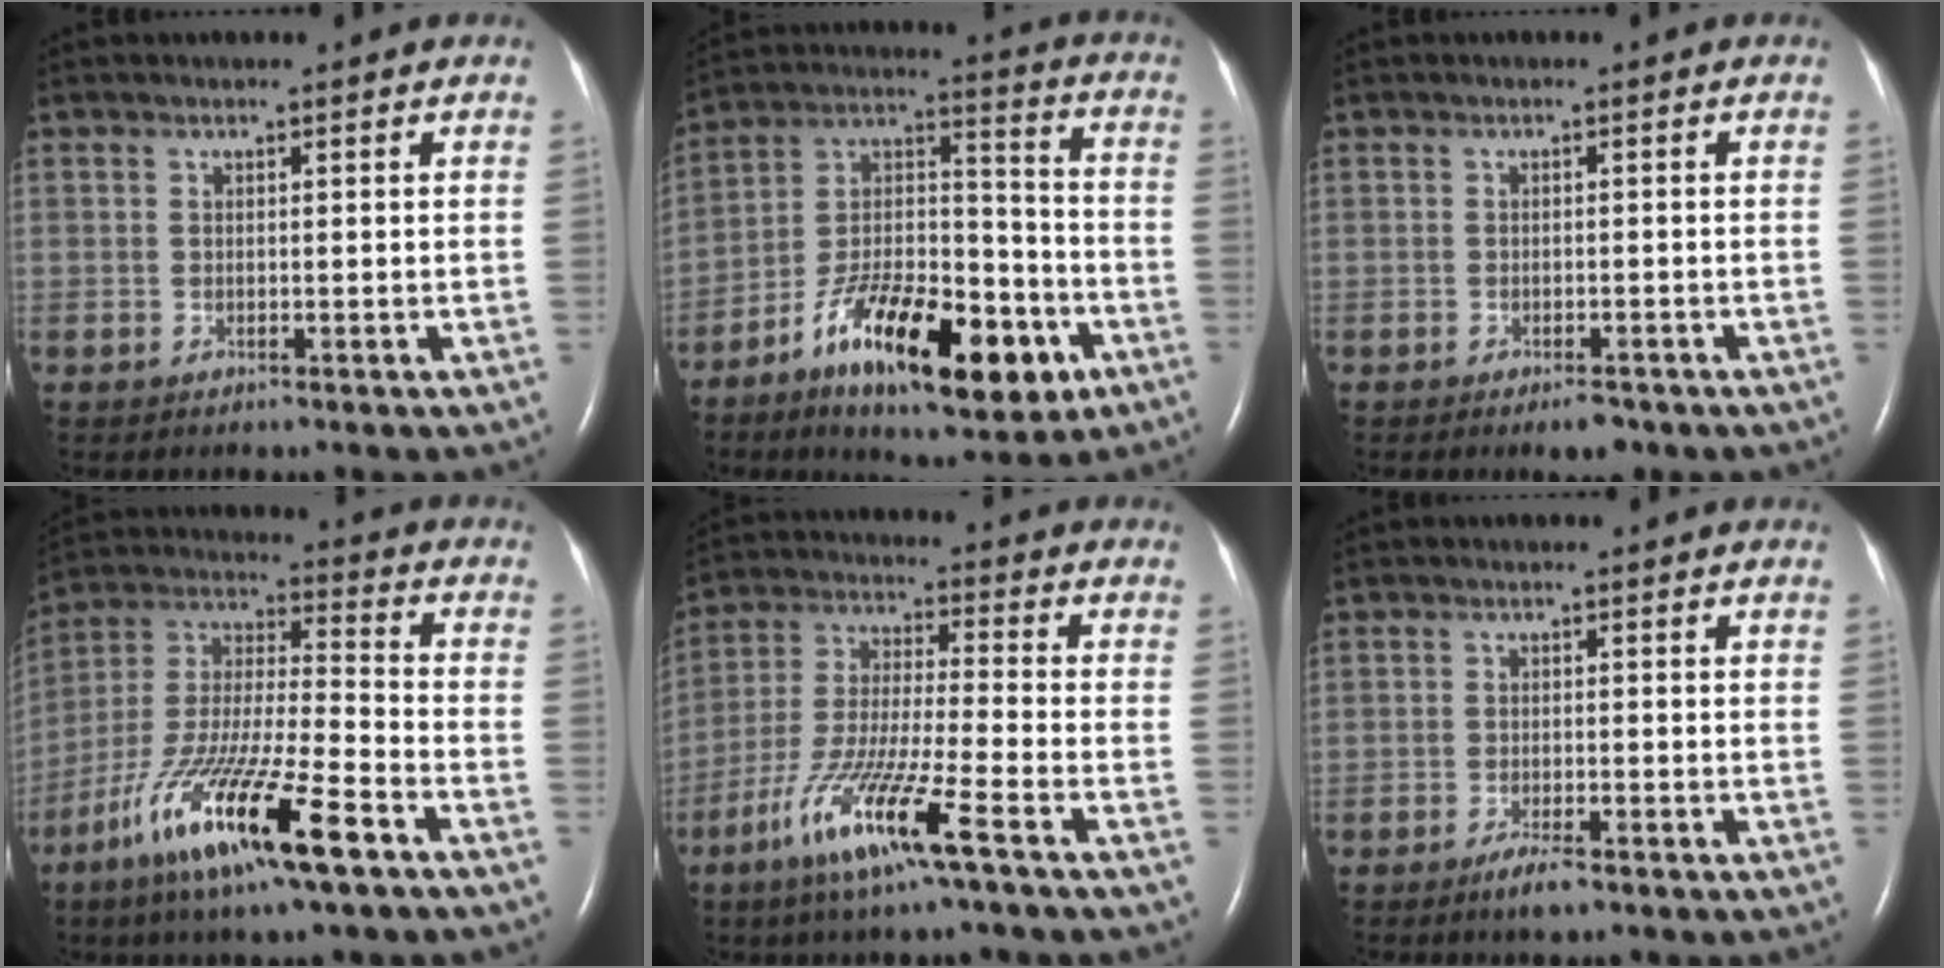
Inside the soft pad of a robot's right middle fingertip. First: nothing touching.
{"total": 20.4, "force": [-10.2, 7.1, 16.1], "torque": [-0.266, 0.007, -0.160]}
{"total": 2.4, "force": [-1.7, 0.9, 1.5], "torque": [-0.024, -0.002, -0.020]}
{"total": 18.8, "force": [-10.4, 1.9, 15.5], "torque": [-0.332, -0.045, -0.192]}
{"total": 13.2, "force": [-7.4, -0.1, 10.9], "torque": [-0.230, -0.028, -0.145]}
{"total": 3.0, "force": [-2.1, 0.5, 2.1], "torque": [-0.046, -0.004, -0.037]}